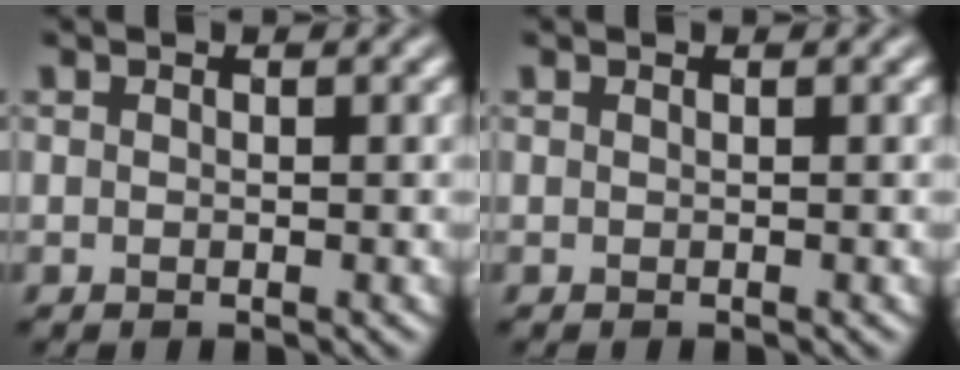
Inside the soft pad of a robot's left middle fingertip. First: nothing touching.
{"total": 0.0}